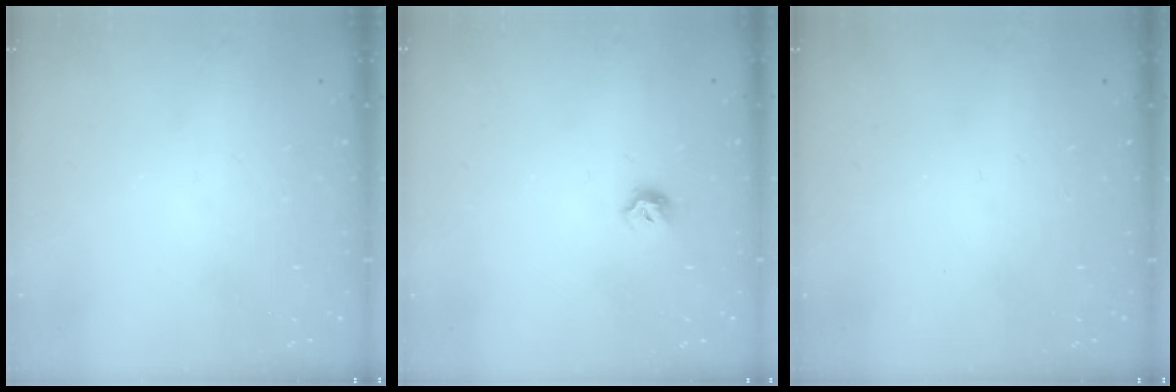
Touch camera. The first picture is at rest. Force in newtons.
{"total": 4.9, "press": 4.8, "slide": 0.9}
{"total": 0.0}